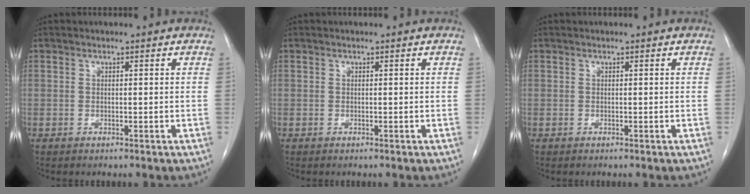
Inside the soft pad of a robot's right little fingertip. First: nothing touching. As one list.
[{"total": 0.0}, {"total": 0.0}]